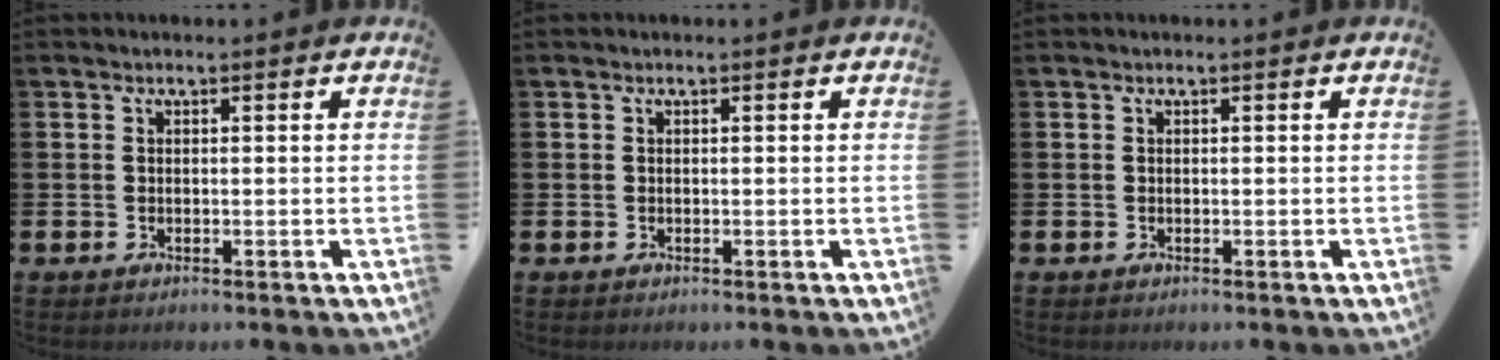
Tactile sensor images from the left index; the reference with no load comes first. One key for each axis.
{"total": 0.0}
{"total": 0.0}